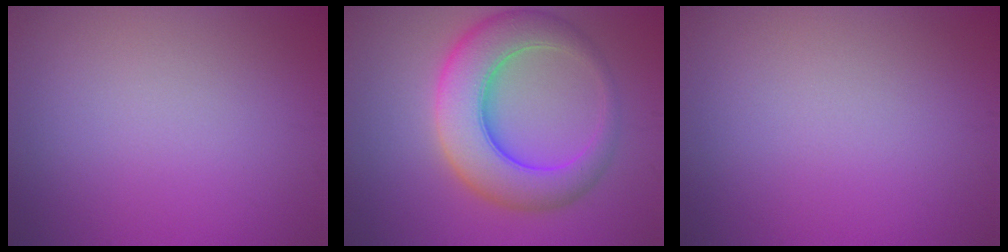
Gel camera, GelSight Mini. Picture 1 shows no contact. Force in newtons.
{"total": 8.5, "press": 8.5, "slide": 0.3}
{"total": 0.0}